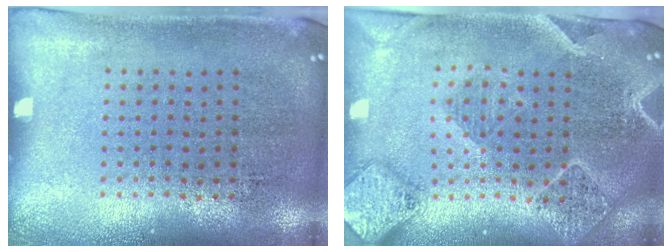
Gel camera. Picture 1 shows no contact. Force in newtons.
{"total": 2.4, "press": 2.2, "slide": 0.9}